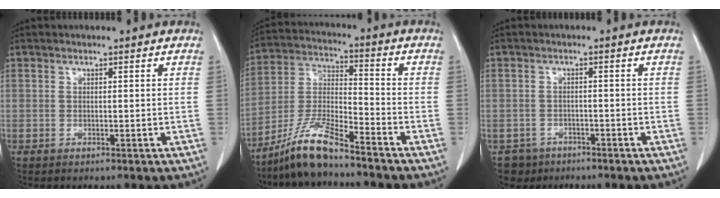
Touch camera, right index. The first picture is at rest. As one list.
[{"total": 10.6, "force": [-8.6, 0.8, 6.2], "torque": [-0.134, -0.010, -0.169]}, {"total": 3.7, "force": [-2.5, 2.6, -0.5], "torque": [0.010, 0.007, -0.043]}]